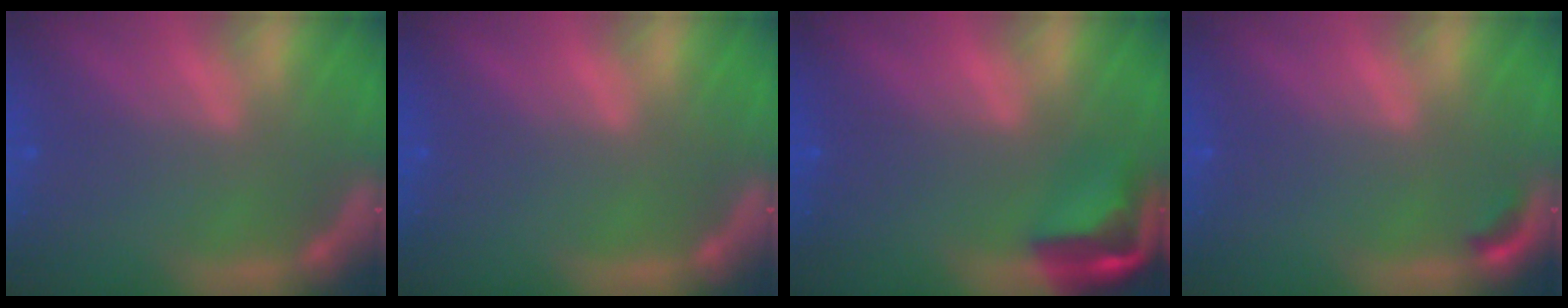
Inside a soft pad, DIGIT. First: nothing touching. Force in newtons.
{"total": 0.0}
{"total": 5.0}
{"total": 0.9}